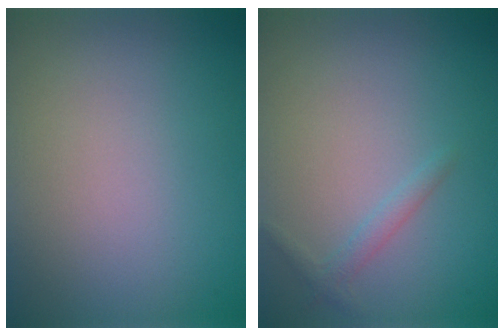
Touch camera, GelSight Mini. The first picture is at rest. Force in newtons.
{"total": 1.1, "press": 1.1, "slide": 0.0}